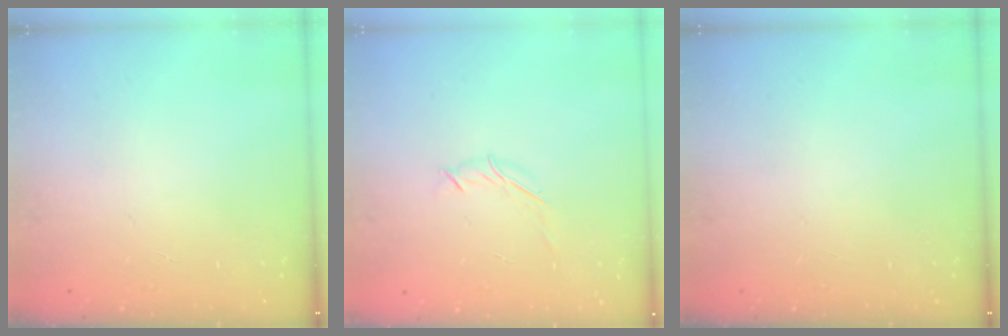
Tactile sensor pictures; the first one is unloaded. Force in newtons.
{"total": 3.9, "press": 3.8, "slide": 0.8}
{"total": 0.0}